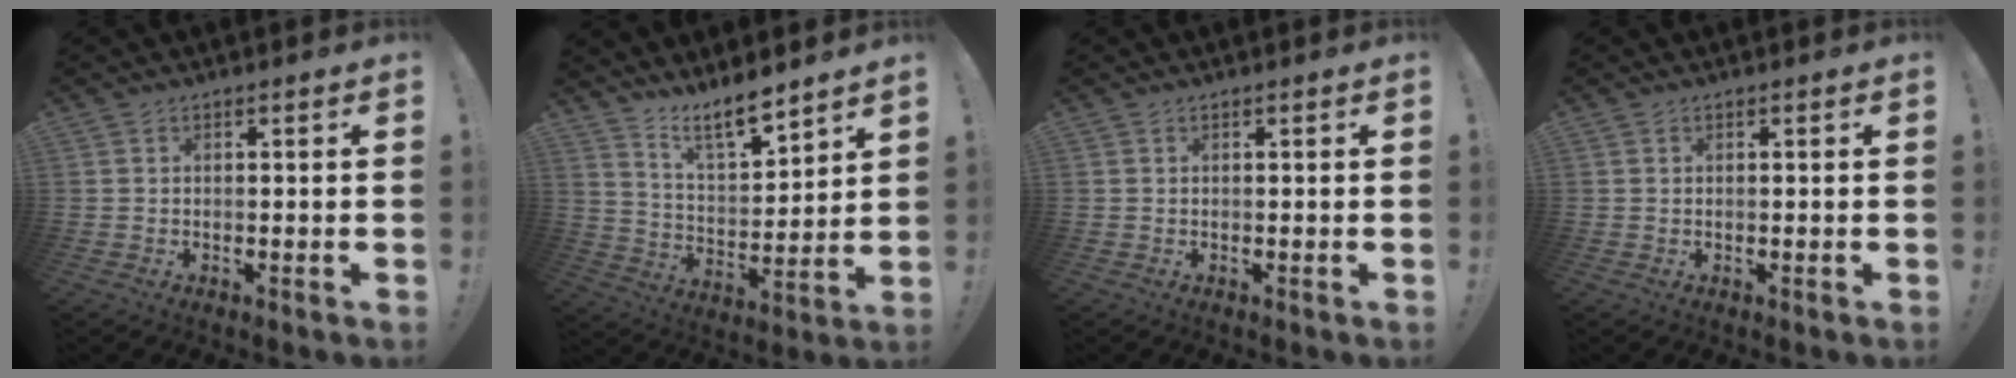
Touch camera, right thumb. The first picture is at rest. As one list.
[{"total": 10.3, "force": [8.9, 2.1, 4.7], "torque": [-0.080, -0.073, 0.159]}, {"total": 0.0}, {"total": 0.0}]